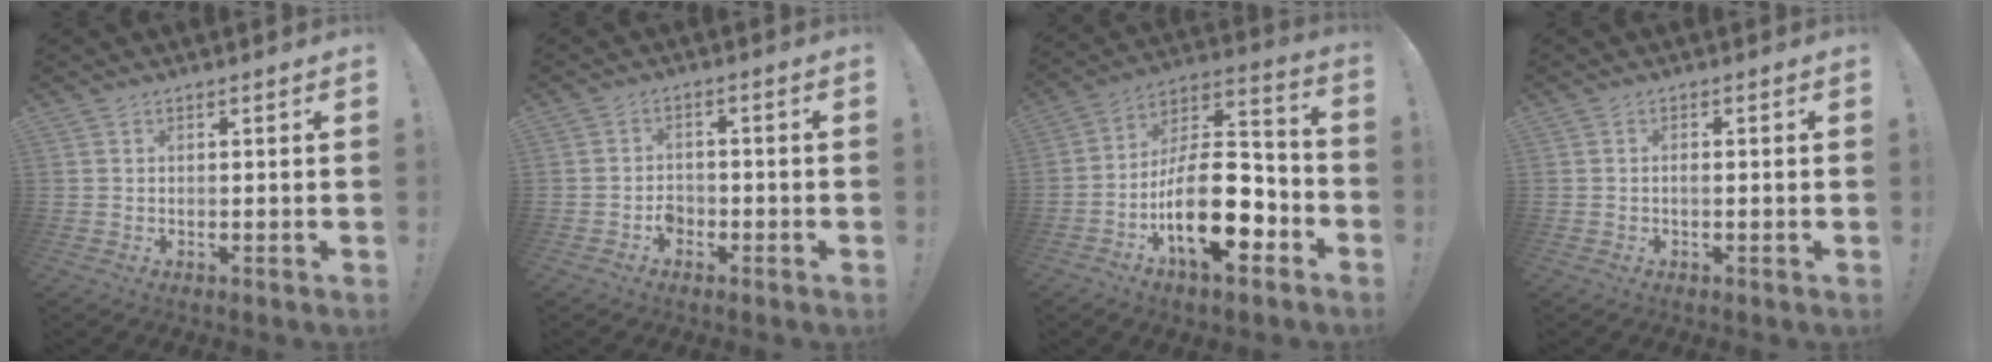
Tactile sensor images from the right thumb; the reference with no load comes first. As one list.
[{"total": 3.3, "force": [-1.9, 2.4, 1.3], "torque": [-0.020, 0.005, -0.034]}, {"total": 23.6, "force": [-7.9, 11.0, 19.4], "torque": [-0.333, 0.039, -0.124]}, {"total": 1.0, "force": [-0.3, 0.3, 0.9], "torque": [-0.017, 0.003, -0.005]}]